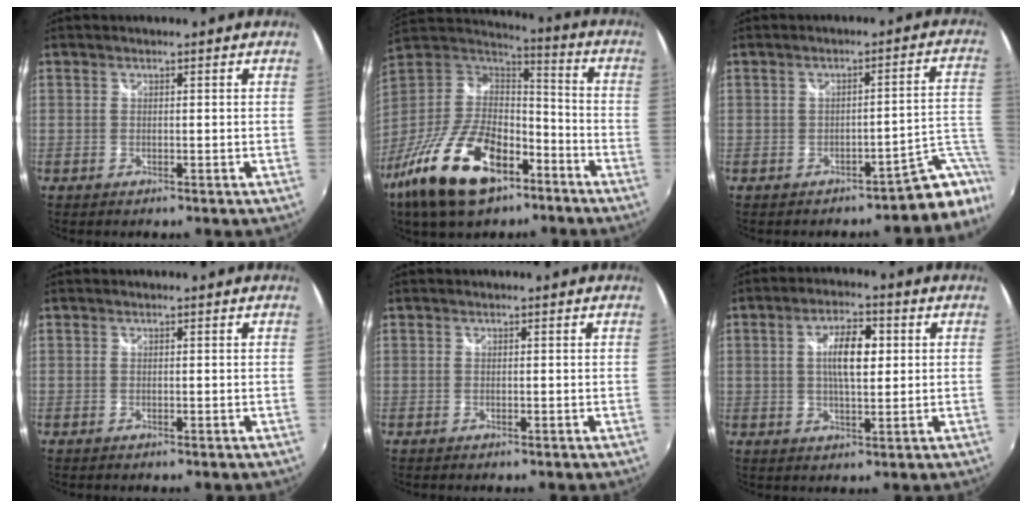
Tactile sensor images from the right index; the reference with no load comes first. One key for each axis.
{"total": 24.8, "fx": -14.0, "fy": 12.6, "fz": 16.2, "tx": -0.338, "ty": -0.021, "tz": -0.241}
{"total": 5.9, "fx": -3.4, "fy": 1.1, "fz": 4.7, "tx": -0.037, "ty": 0.010, "tz": -0.047}
{"total": 0.0}
{"total": 0.0}
{"total": 7.5, "fx": 1.3, "fy": 2.8, "fz": 6.8, "tx": -0.121, "ty": 0.013, "tz": 0.025}